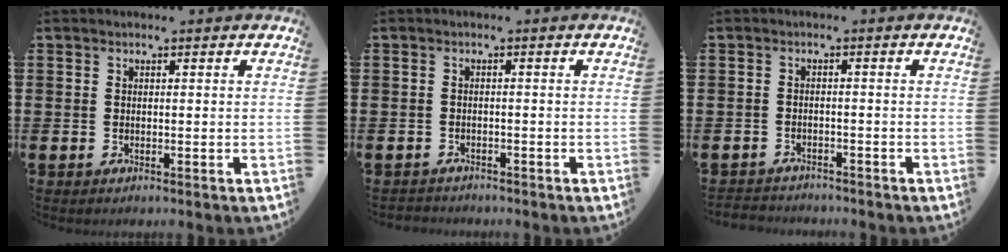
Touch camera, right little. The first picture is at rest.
{"total": 0.9, "force": [-0.9, 0.1, -0.1], "torque": [0.000, 0.001, -0.019]}
{"total": 1.6, "force": [-1.6, 0.2, -0.3], "torque": [0.000, 0.002, -0.036]}